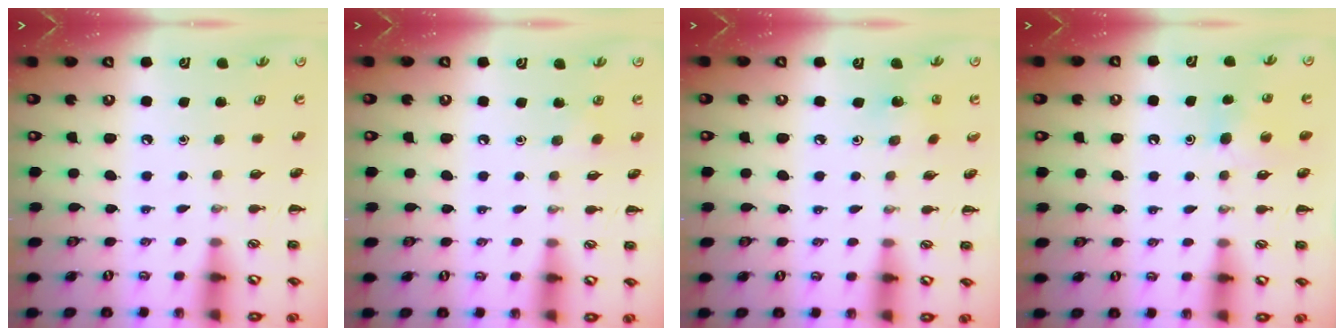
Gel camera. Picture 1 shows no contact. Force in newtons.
{"total": 2.0, "press": 1.9, "slide": 0.7}
{"total": 2.7, "press": 2.5, "slide": 0.9}
{"total": 5.3, "press": 5.0, "slide": 1.7}